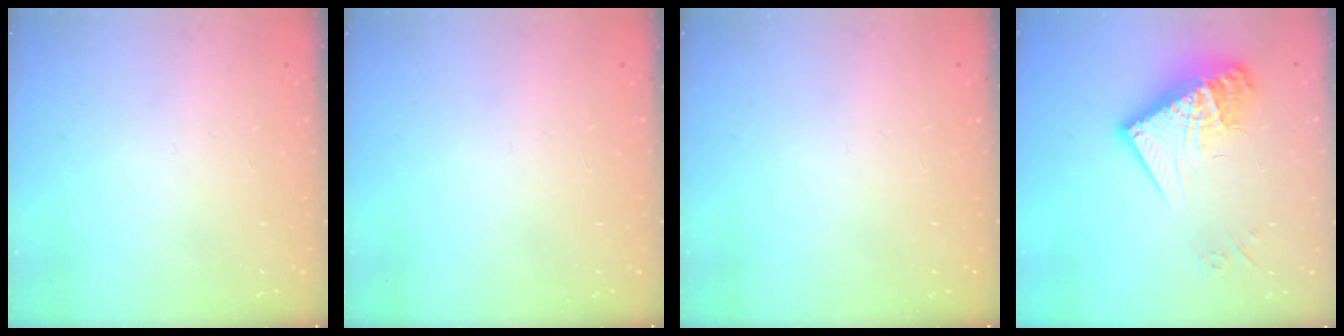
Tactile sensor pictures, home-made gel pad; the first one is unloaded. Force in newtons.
{"total": 0.0}
{"total": 0.0}
{"total": 18.4, "press": 18.3, "slide": 1.6}